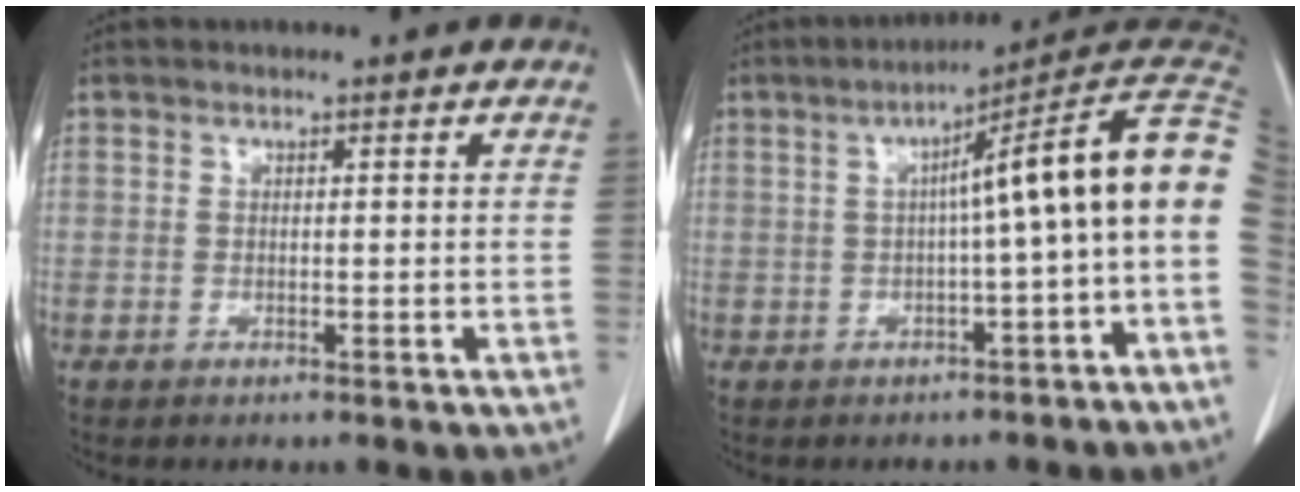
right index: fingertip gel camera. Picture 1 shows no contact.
{"total": 12.0, "force": [0.0, -0.6, 12.0], "torque": [-0.156, 0.039, -0.007]}